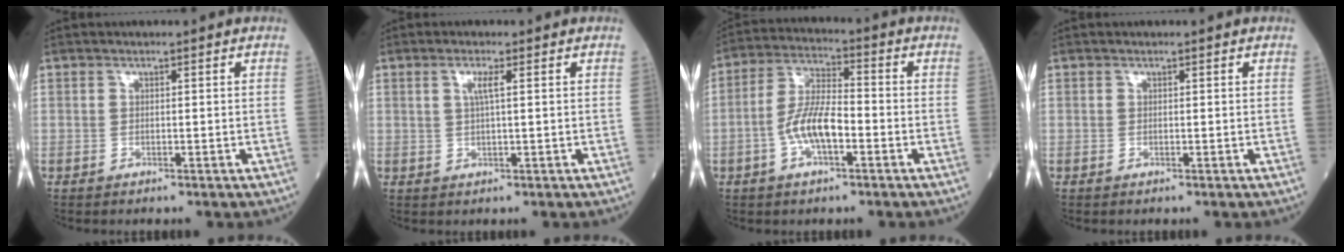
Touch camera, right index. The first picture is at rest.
{"total": 2.2, "force": [0.7, -0.1, 2.1], "torque": [-0.049, 0.001, 0.014]}
{"total": 8.1, "force": [-2.4, 2.5, 7.3], "torque": [-0.153, 0.011, -0.049]}
{"total": 0.0}